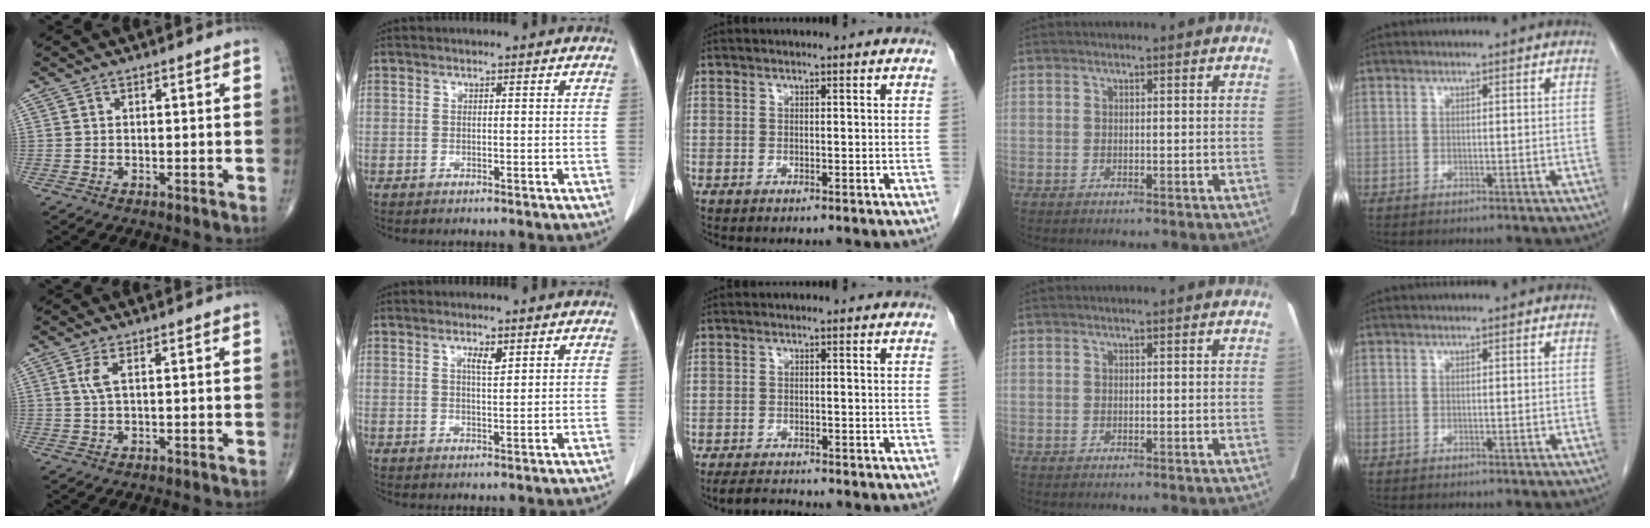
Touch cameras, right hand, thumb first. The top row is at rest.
{"thumb": {"total": 2.3, "force": [0.7, 0.4, 2.1], "torque": [-0.062, 0.005, 0.020]}, "index": {"total": 2.4, "force": [1.3, 0.5, 1.9], "torque": [-0.036, -0.001, 0.023]}, "middle": {"total": 3.4, "force": [-3.3, 0.1, 0.8], "torque": [-0.019, -0.017, -0.056]}}